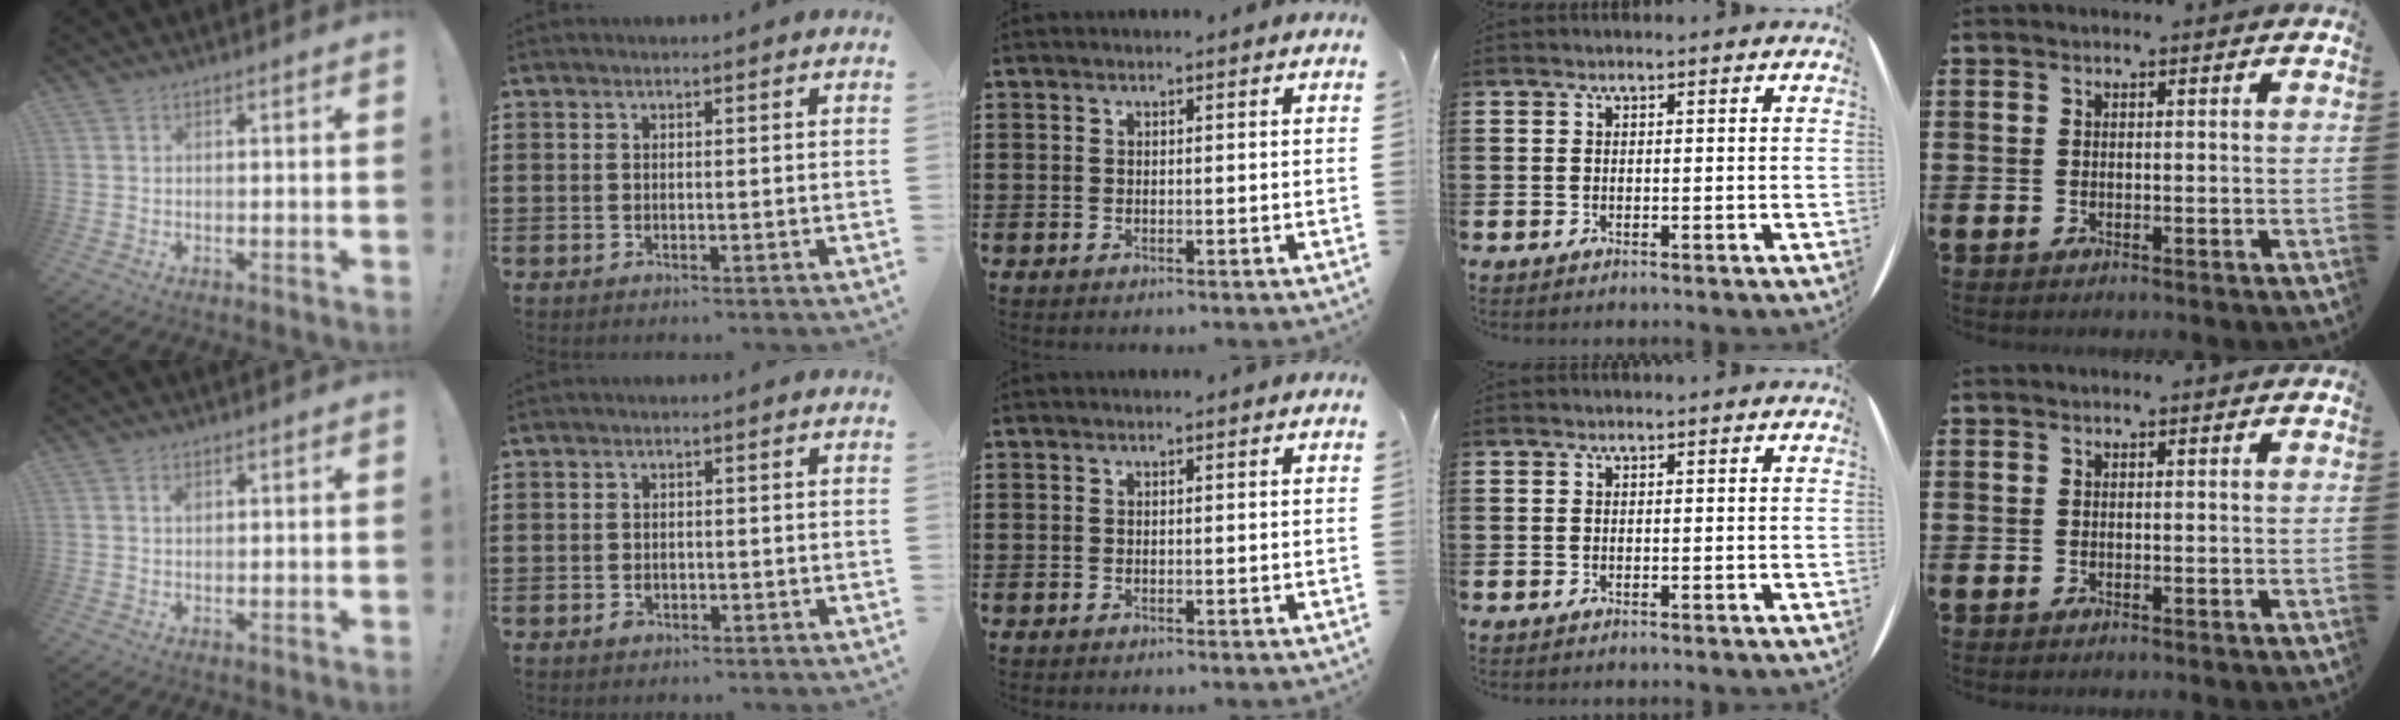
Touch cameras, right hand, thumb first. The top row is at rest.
{"thumb": {"total": 1.0, "force": [0.5, 0.7, 0.5], "torque": [0.004, -0.005, 0.006]}, "index": {"total": 1.1, "force": [-0.6, 0.7, 0.6], "torque": [-0.014, -0.003, -0.010]}}